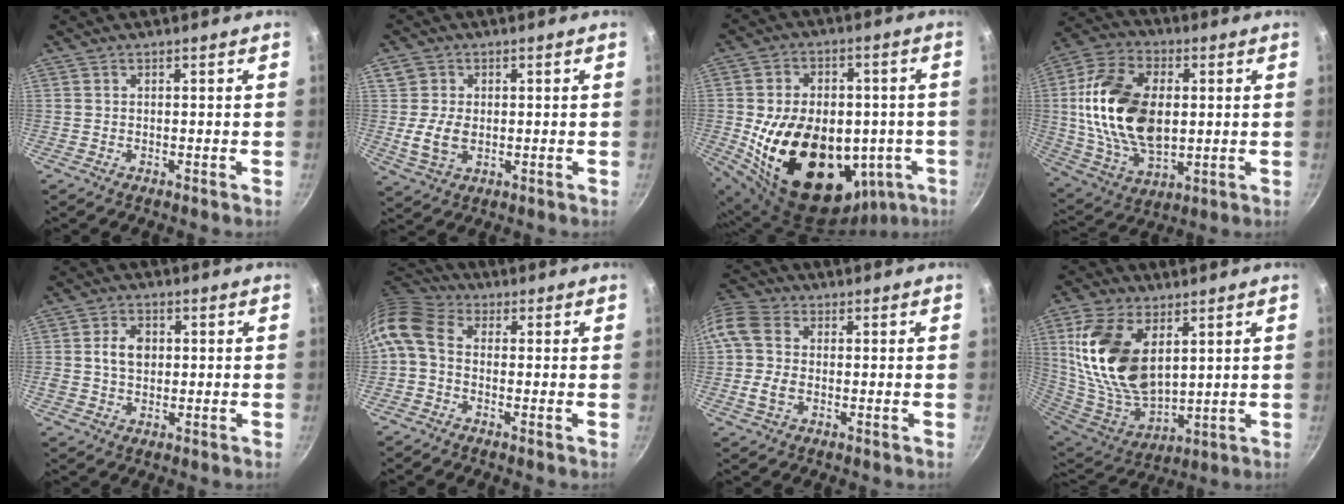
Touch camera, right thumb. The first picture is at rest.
{"total": 6.2, "force": [-0.2, 4.6, 4.2], "torque": [-0.068, -0.008, -0.002]}
{"total": 28.7, "force": [-4.7, 19.5, 20.5], "torque": [-0.321, 0.019, -0.046]}
{"total": 21.7, "force": [1.8, 13.5, 16.9], "torque": [-0.302, 0.002, 0.034]}
{"total": 5.4, "force": [0.6, 4.0, 3.6], "torque": [-0.047, 0.006, 0.007]}
{"total": 8.7, "force": [-0.5, 6.3, 6.0], "torque": [-0.124, 0.032, -0.027]}
{"total": 10.4, "force": [-0.4, 7.7, 6.9], "torque": [-0.147, 0.022, -0.020]}
{"total": 20.6, "force": [6.2, 12.0, 15.5], "torque": [-0.288, -0.038, 0.135]}